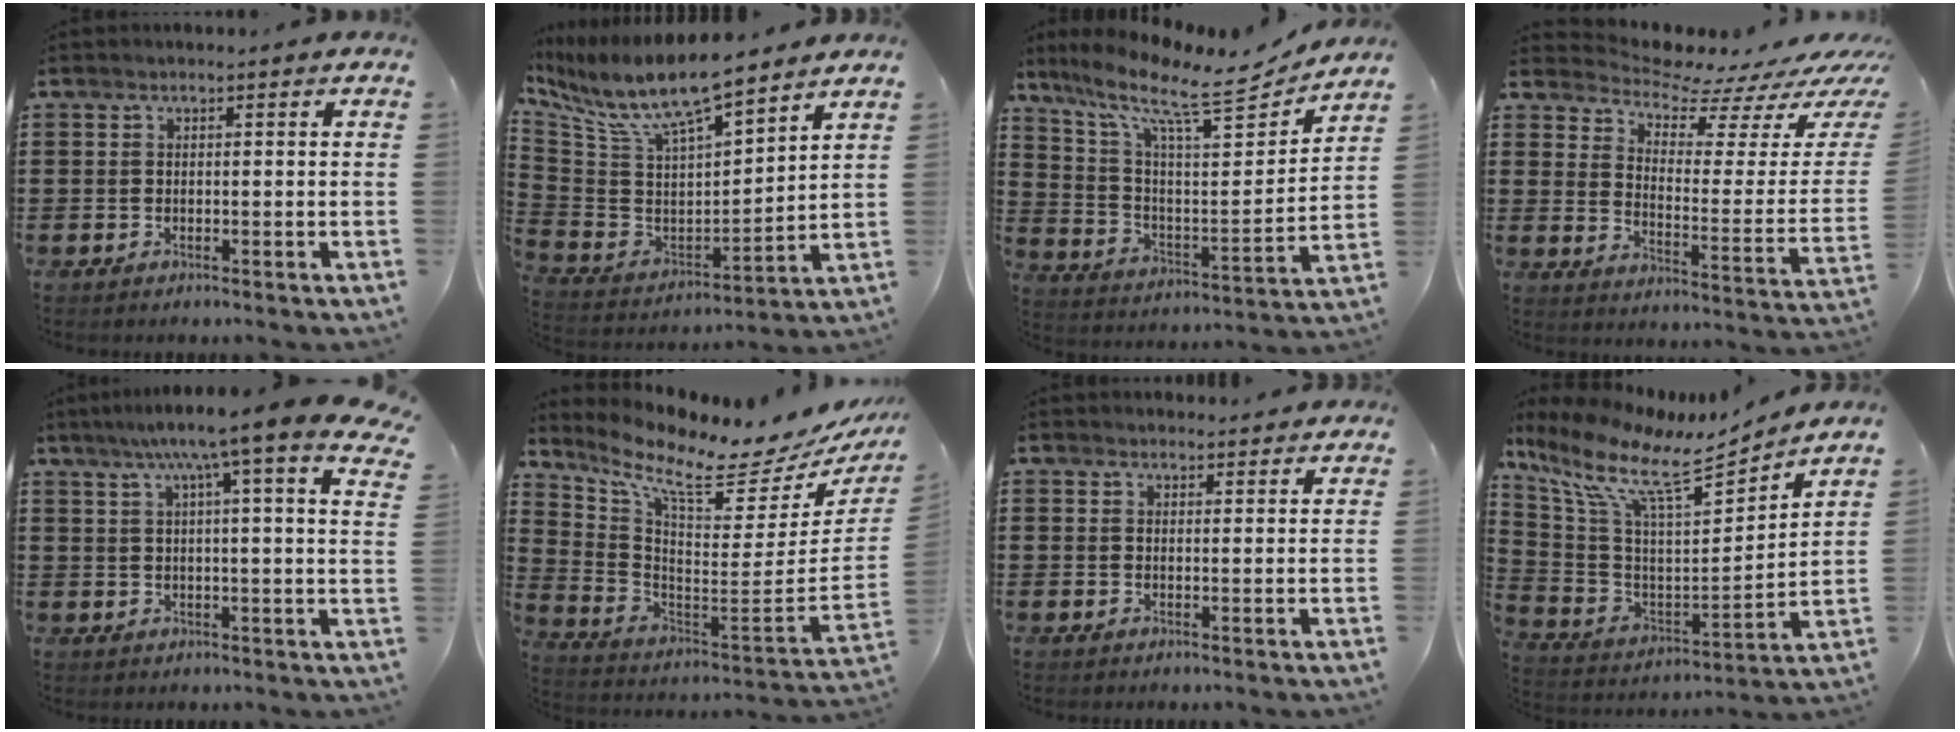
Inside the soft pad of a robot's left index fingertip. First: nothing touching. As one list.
[{"total": 10.3, "force": [8.3, 2.0, 5.8], "torque": [-0.146, -0.053, 0.142]}, {"total": 11.8, "force": [8.8, 2.8, 7.4], "torque": [-0.160, -0.054, 0.142]}, {"total": 6.7, "force": [6.3, 1.7, 1.7], "torque": [-0.055, -0.056, 0.107]}, {"total": 8.7, "force": [6.1, 0.7, 6.2], "torque": [-0.122, -0.023, 0.099]}, {"total": 8.9, "force": [6.9, 0.8, 5.6], "torque": [-0.136, -0.070, 0.106]}, {"total": 2.0, "force": [2.0, 0.4, 0.0], "torque": [-0.005, 0.000, 0.040]}, {"total": 10.0, "force": [7.8, 1.8, 6.1], "torque": [-0.151, -0.062, 0.126]}]